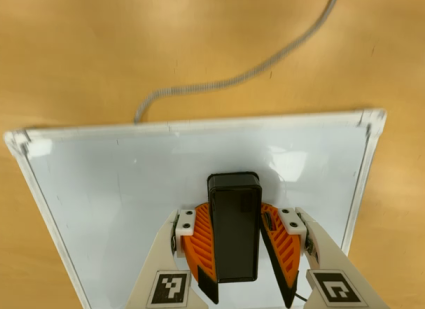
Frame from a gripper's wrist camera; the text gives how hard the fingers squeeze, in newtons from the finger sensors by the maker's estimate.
{"total": 13.3, "left": 15.7, "right": 10.9}